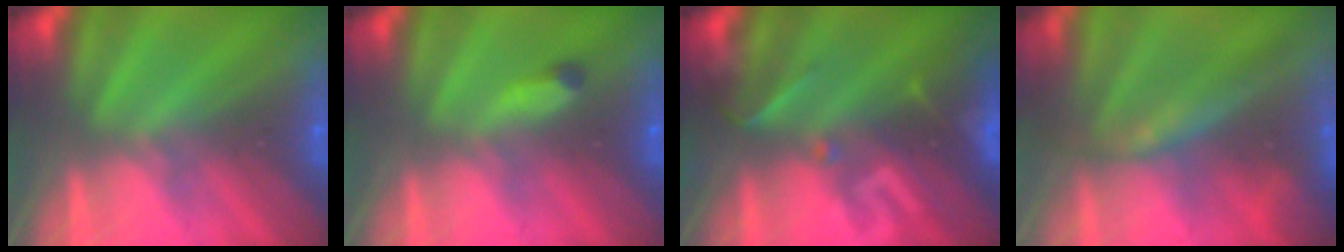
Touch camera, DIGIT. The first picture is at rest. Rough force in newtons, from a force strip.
{"total": 2.4}
{"total": 2.9}
{"total": 7.1}